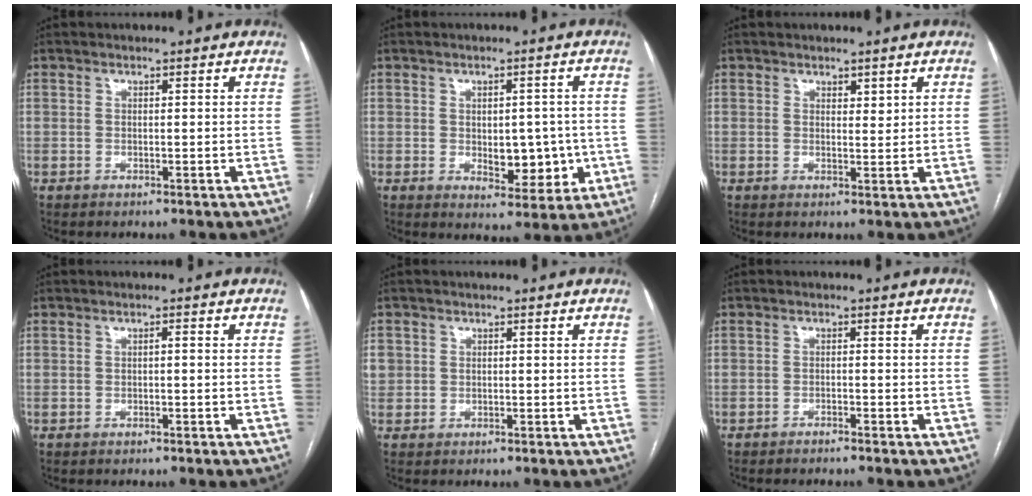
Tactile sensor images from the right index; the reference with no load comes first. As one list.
[{"total": 7.1, "force": [-0.8, 4.0, 5.7], "torque": [-0.062, 0.005, 0.002]}, {"total": 1.6, "force": [1.2, 0.8, 0.8], "torque": [-0.012, -0.004, 0.021]}, {"total": 0.5, "force": [0.0, 0.2, 0.5], "torque": [-0.010, 0.002, -0.001]}, {"total": 3.6, "force": [0.5, 3.4, 1.1], "torque": [-0.034, 0.015, 0.018]}, {"total": 1.8, "force": [-1.7, -0.2, 0.7], "torque": [-0.009, 0.000, -0.024]}]